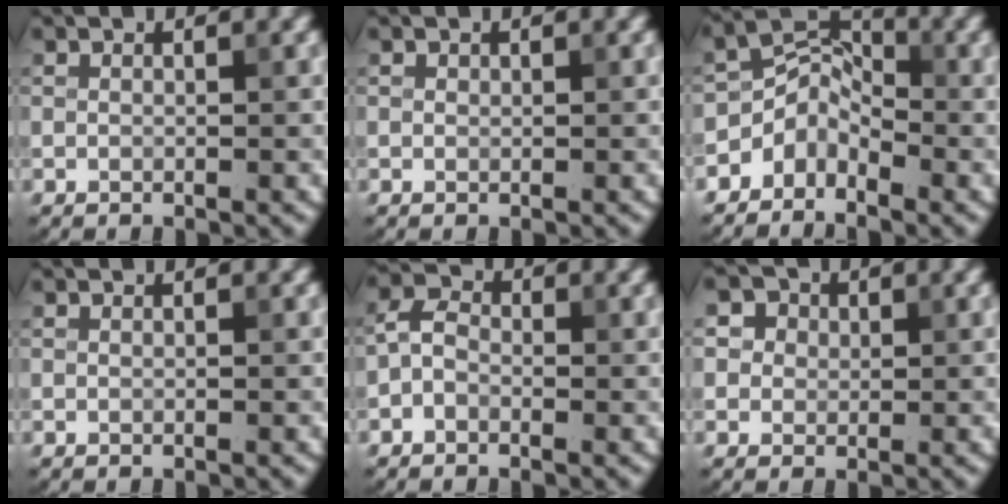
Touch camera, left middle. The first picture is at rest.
{"total": 0.0}
{"total": 3.9, "force": [-2.4, 2.4, 1.8], "torque": [-0.026, 0.004, -0.057]}
{"total": 0.0}
{"total": 2.2, "force": [-0.8, 1.6, 1.3], "torque": [-0.022, 0.008, -0.026]}
{"total": 4.5, "force": [2.1, 3.5, 1.9], "torque": [-0.025, 0.018, 0.013]}